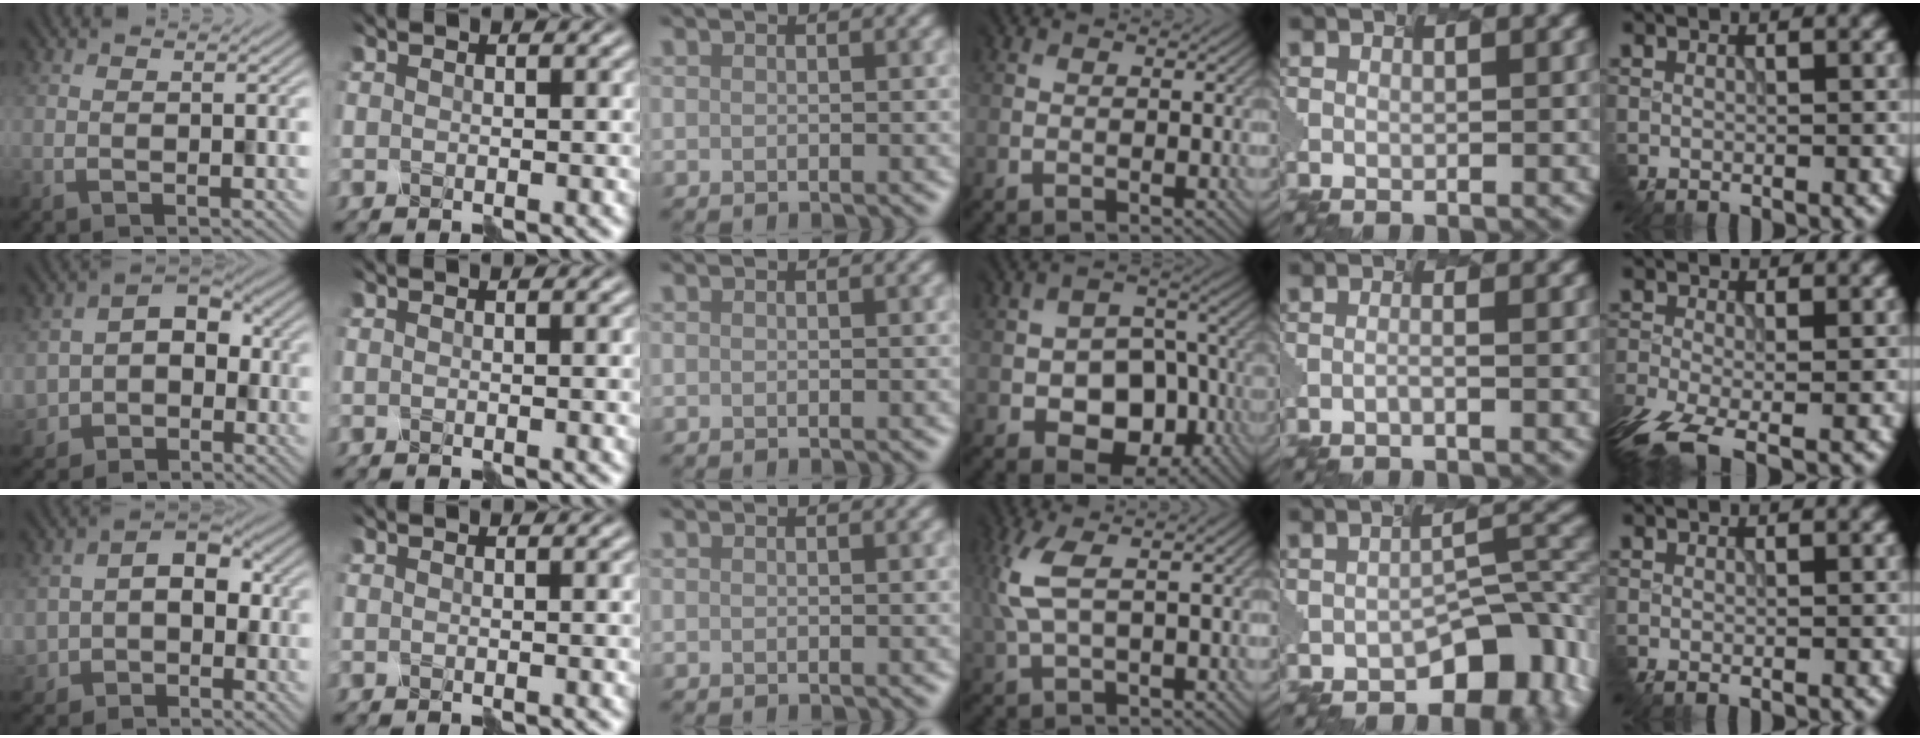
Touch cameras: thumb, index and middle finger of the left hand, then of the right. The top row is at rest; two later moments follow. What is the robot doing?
{"motion": "disassemble", "object": "velcro strap"}